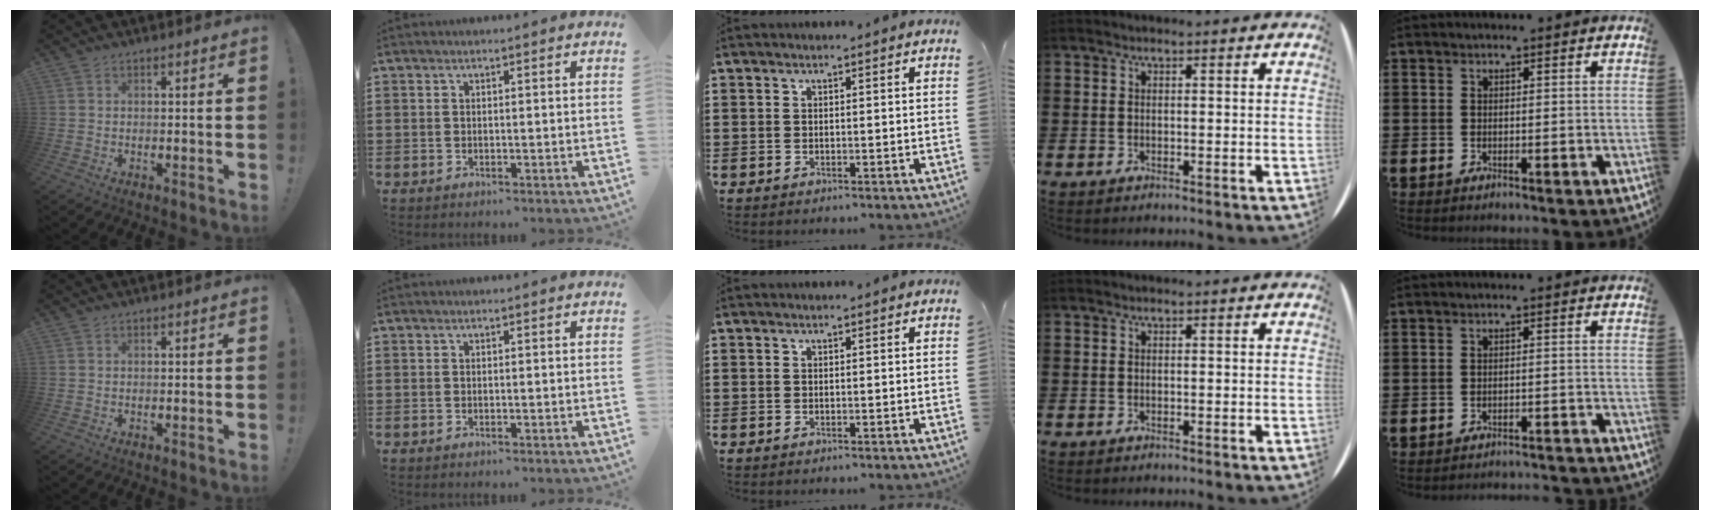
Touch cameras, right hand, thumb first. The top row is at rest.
{"little": {"total": 1.6, "force": [-1.6, -0.1, -0.1], "torque": [-0.003, 0.005, -0.034]}}